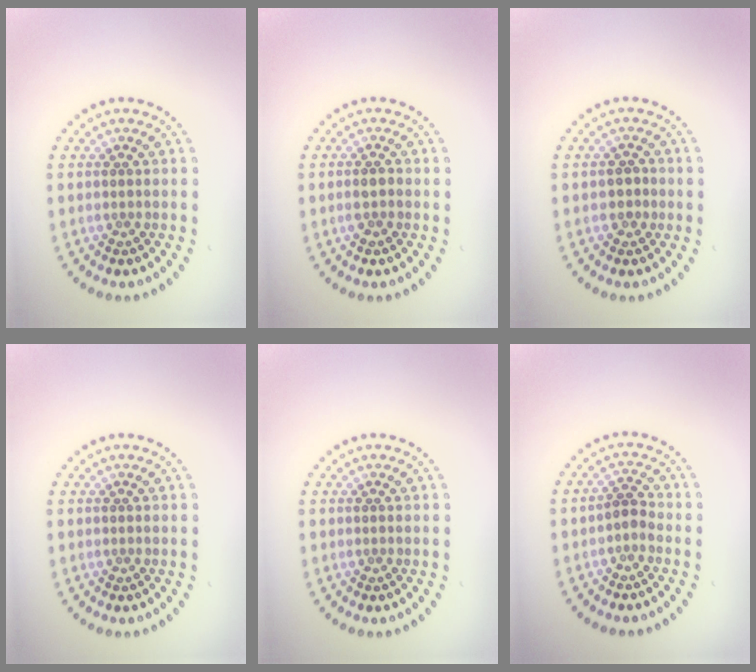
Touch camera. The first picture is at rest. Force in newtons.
{"total": 1.5, "press": 1.3, "slide": 0.6}
{"total": 1.3, "press": 1.1, "slide": 0.6}
{"total": 0.0}
{"total": 0.0}
{"total": 1.3, "press": 1.1, "slide": 0.8}